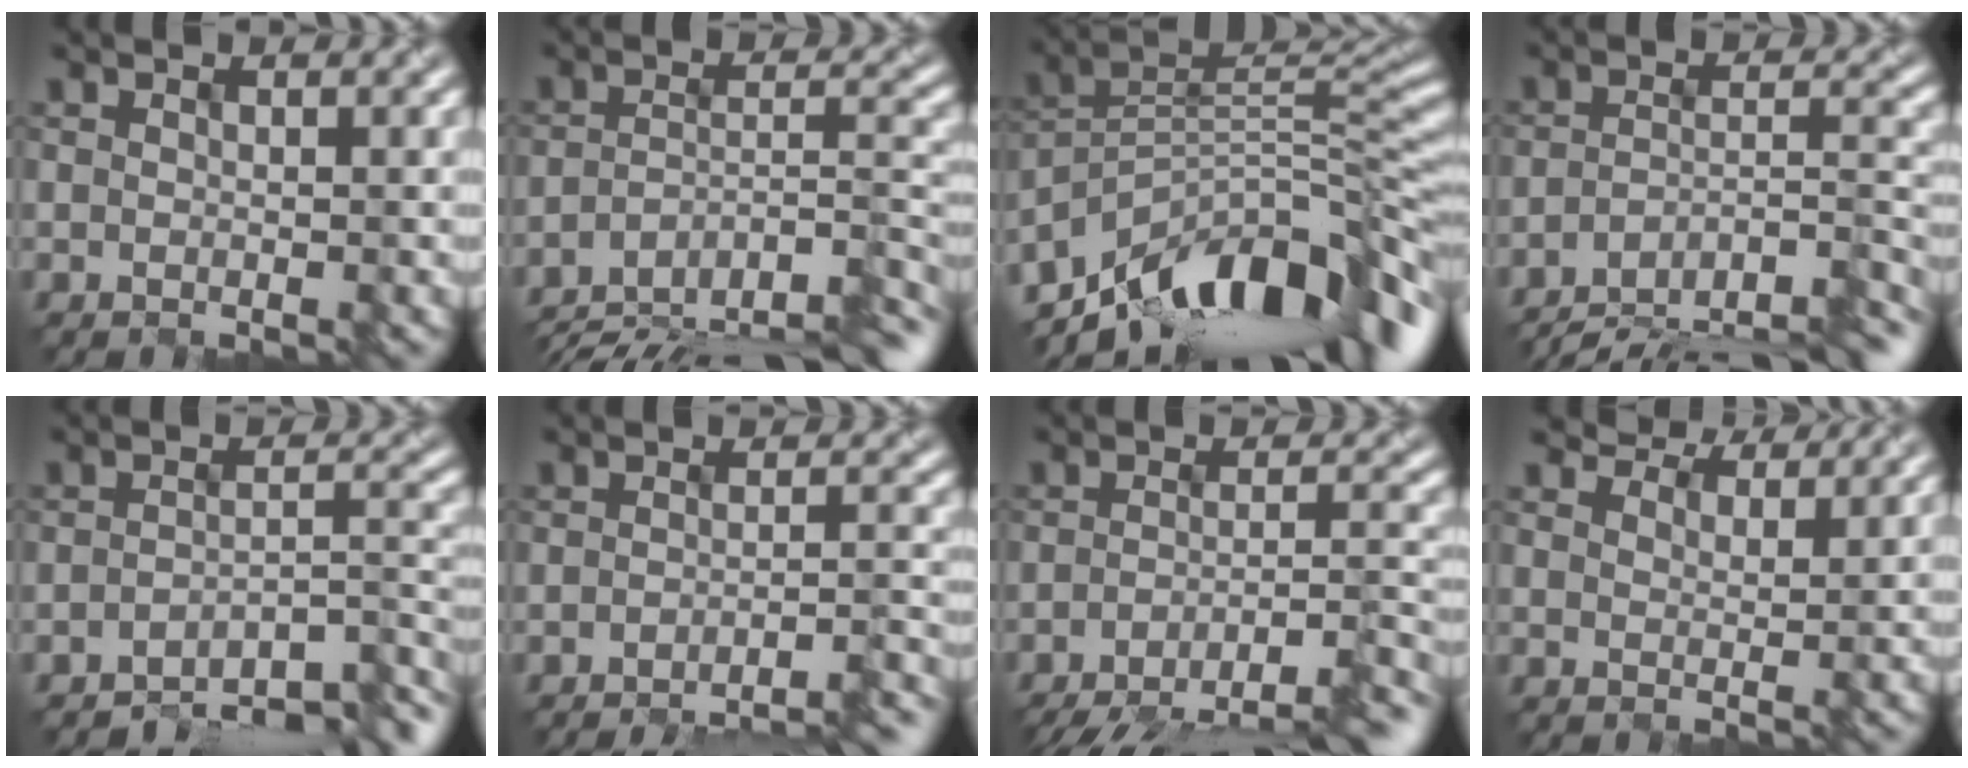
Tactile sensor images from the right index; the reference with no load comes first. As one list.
[{"total": 11.2, "force": [-9.5, 2.5, 5.4], "torque": [-0.090, 0.001, -0.142]}, {"total": 11.8, "force": [-8.5, 4.7, 6.7], "torque": [-0.118, 0.031, -0.154]}, {"total": 9.8, "force": [-8.3, 2.0, 4.8], "torque": [-0.067, 0.007, -0.124]}, {"total": 7.1, "force": [-6.1, 1.2, 3.4], "torque": [-0.034, 0.000, -0.088]}, {"total": 6.8, "force": [-5.4, 0.8, 4.0], "torque": [-0.043, 0.010, -0.066]}, {"total": 10.3, "force": [-8.1, 1.9, 6.1], "torque": [-0.084, -0.004, -0.107]}, {"total": 5.8, "force": [5.7, 0.8, 1.0], "torque": [-0.034, 0.001, 0.084]}]